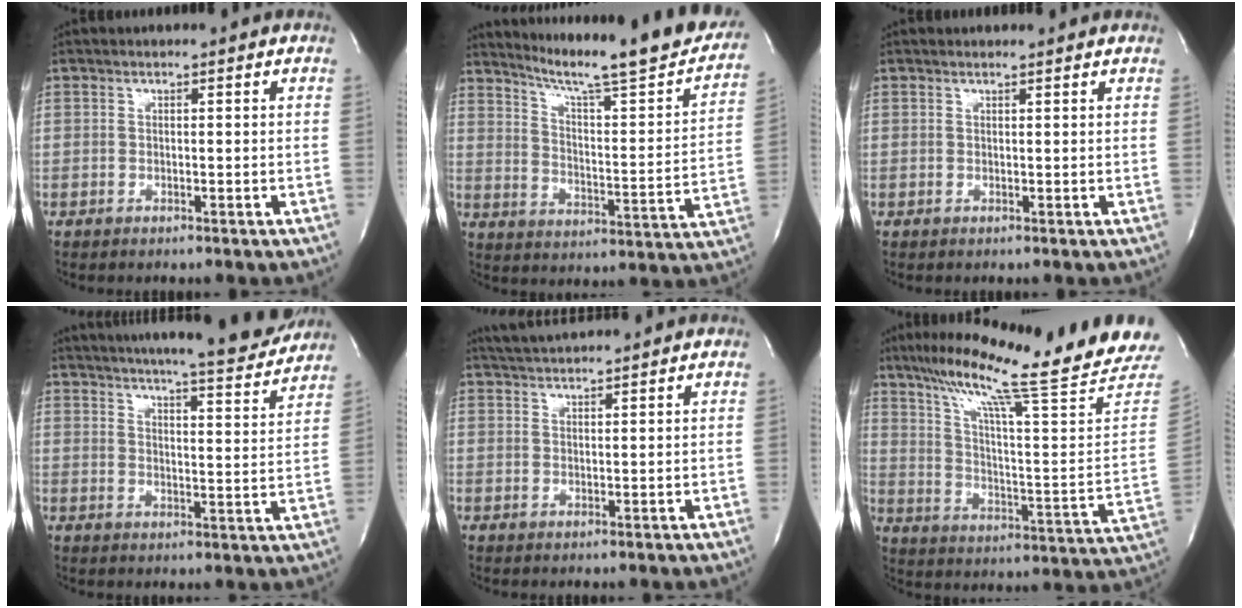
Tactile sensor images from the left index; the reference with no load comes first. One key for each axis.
{"total": 23.4, "fx": 20.3, "fy": 1.3, "fz": 11.6, "tx": -0.178, "ty": -0.060, "tz": 0.269}
{"total": 1.4, "fx": 1.4, "fy": 0.0, "fz": 0.0, "tx": -0.012, "ty": -0.001, "tz": 0.016}
{"total": 19.9, "fx": 18.2, "fy": 1.4, "fz": 7.9, "tx": -0.124, "ty": -0.034, "tz": 0.233}
{"total": 4.9, "fx": 4.7, "fy": -0.4, "fz": 1.3, "tx": -0.028, "ty": 0.023, "tz": 0.082}
{"total": 25.9, "fx": 20.6, "fy": 0.0, "fz": 15.8, "tx": -0.252, "ty": -0.046, "tz": 0.285}